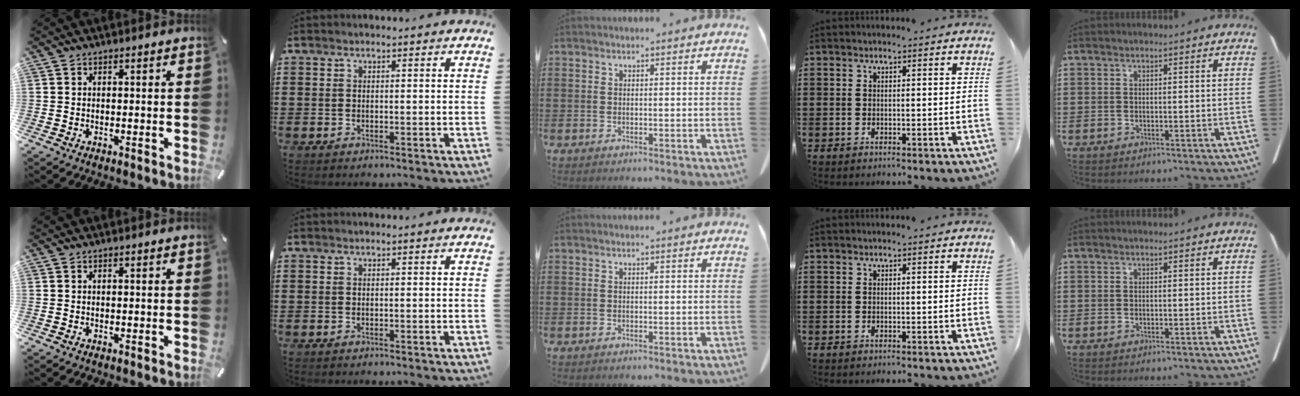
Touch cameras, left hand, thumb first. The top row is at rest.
{}